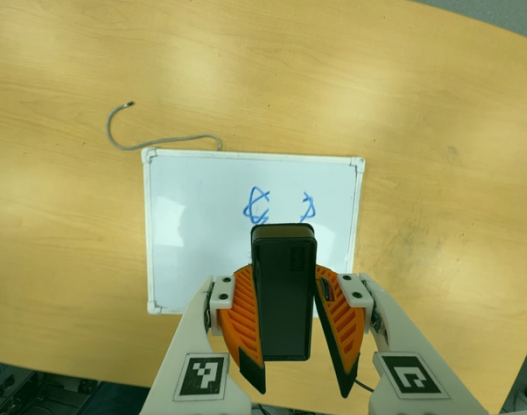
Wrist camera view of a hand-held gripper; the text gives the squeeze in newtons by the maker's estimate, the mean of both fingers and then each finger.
{"total": 8.8, "left": 8.1, "right": 9.5}